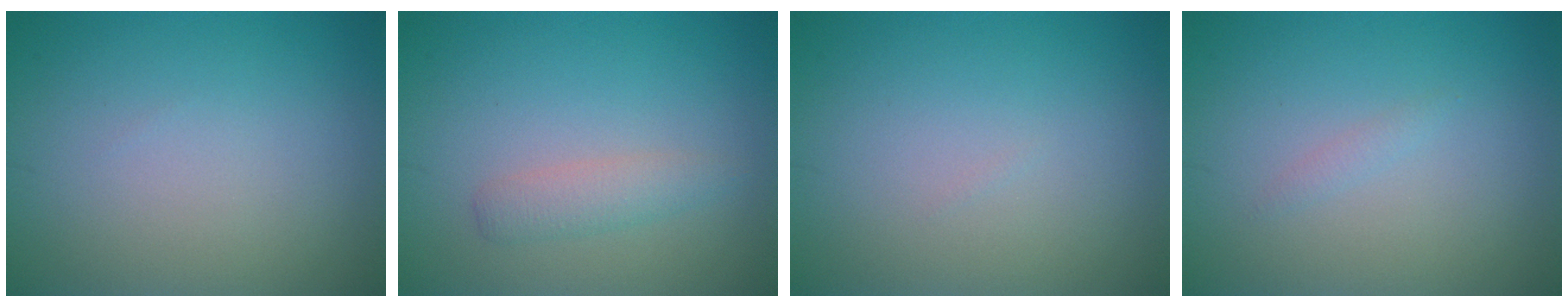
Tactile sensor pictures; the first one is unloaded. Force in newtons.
{"total": 1.8, "press": 1.8, "slide": 0.0}
{"total": 0.0}
{"total": 0.6, "press": 0.6, "slide": 0.1}